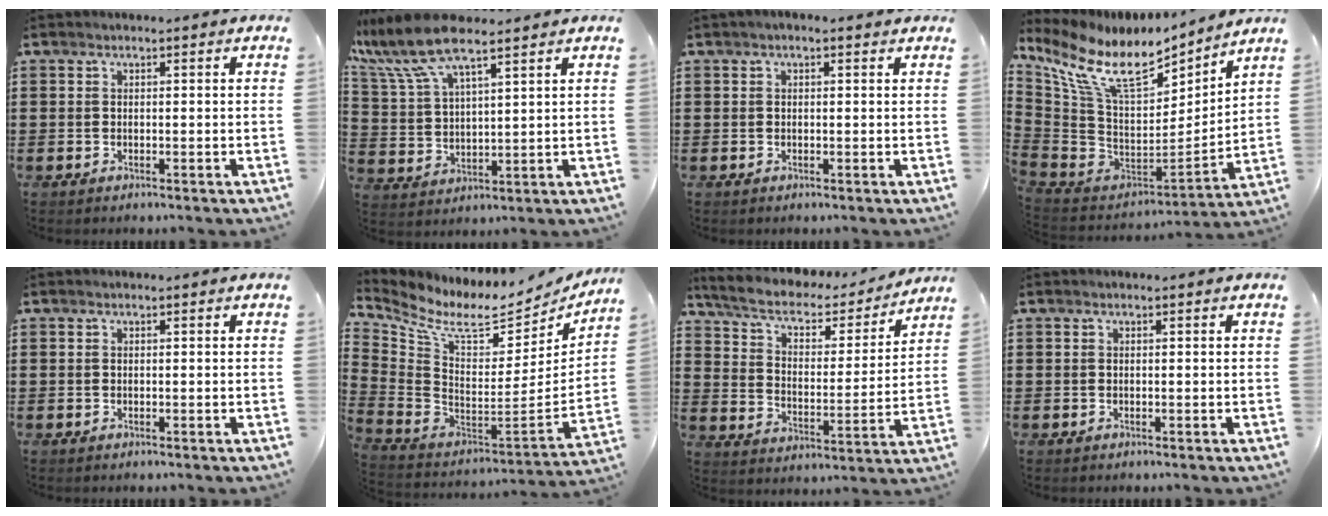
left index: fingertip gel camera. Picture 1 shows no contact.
{"total": 10.3, "force": [7.9, 2.6, 6.1], "torque": [-0.159, -0.029, 0.136]}
{"total": 0.8, "force": [0.2, 0.5, 0.6], "torque": [-0.011, 0.005, 0.003]}
{"total": 12.2, "force": [7.3, 5.2, 8.2], "torque": [-0.201, -0.045, 0.126]}
{"total": 0.0}
{"total": 8.0, "force": [5.5, 3.2, 4.8], "torque": [-0.113, -0.052, 0.093]}
{"total": 5.8, "force": [4.4, 2.3, 3.1], "torque": [-0.080, -0.026, 0.072]}
{"total": 0.0}